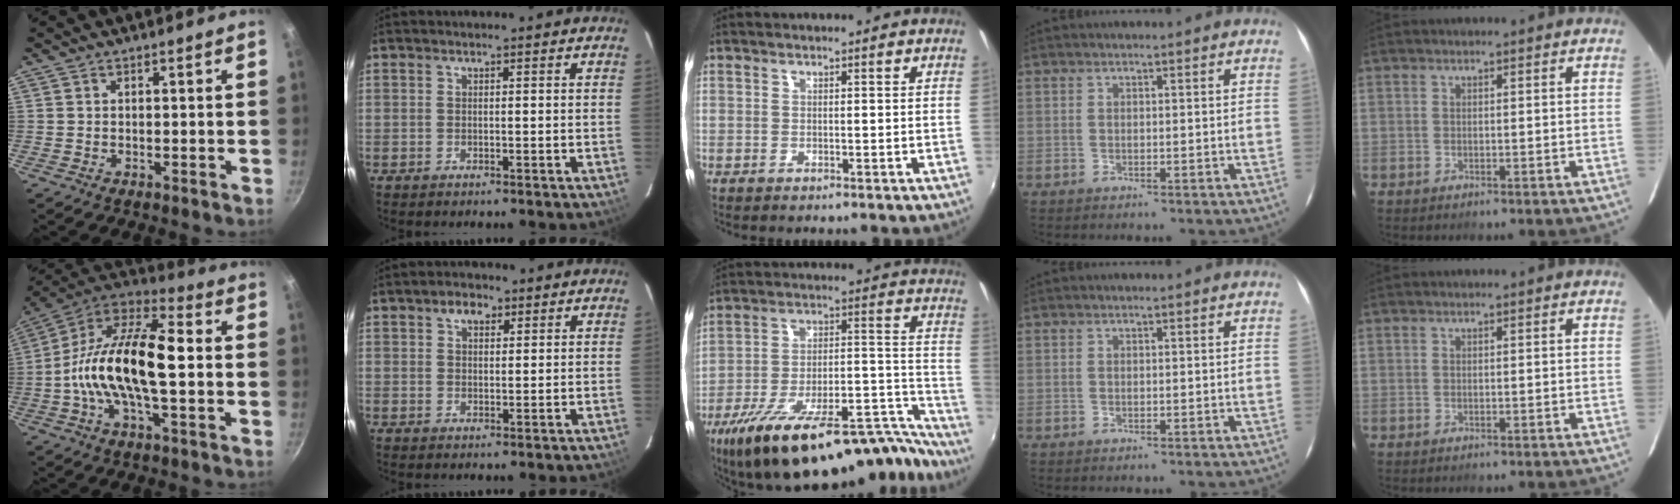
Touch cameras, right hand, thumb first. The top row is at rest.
{"thumb": {"total": 20.1, "force": [-1.1, 8.4, 18.2], "torque": [-0.327, 0.035, -0.043]}, "index": {"total": 3.3, "force": [1.7, 2.2, 1.8], "torque": [-0.025, 0.011, 0.029]}, "middle": {"total": 31.6, "force": [-24.3, 9.2, 17.9], "torque": [-0.254, -0.005, -0.347]}}